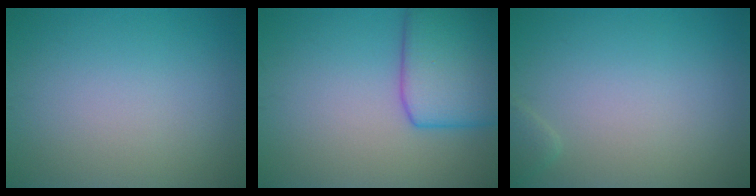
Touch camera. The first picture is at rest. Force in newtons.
{"total": 7.8, "press": 7.8, "slide": 0.4}
{"total": 0.8, "press": 0.8, "slide": 0.1}